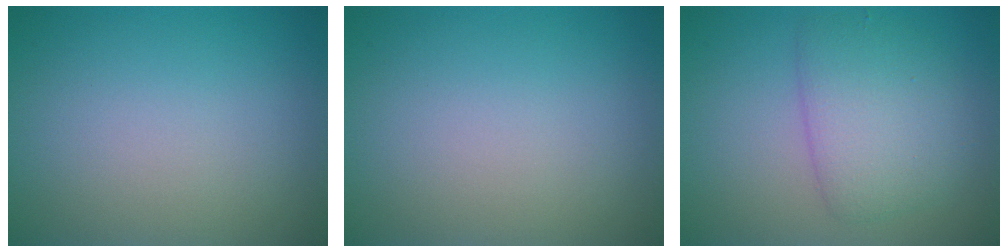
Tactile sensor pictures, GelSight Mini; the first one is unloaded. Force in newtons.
{"total": 0.0}
{"total": 4.4, "press": 4.4, "slide": 0.1}